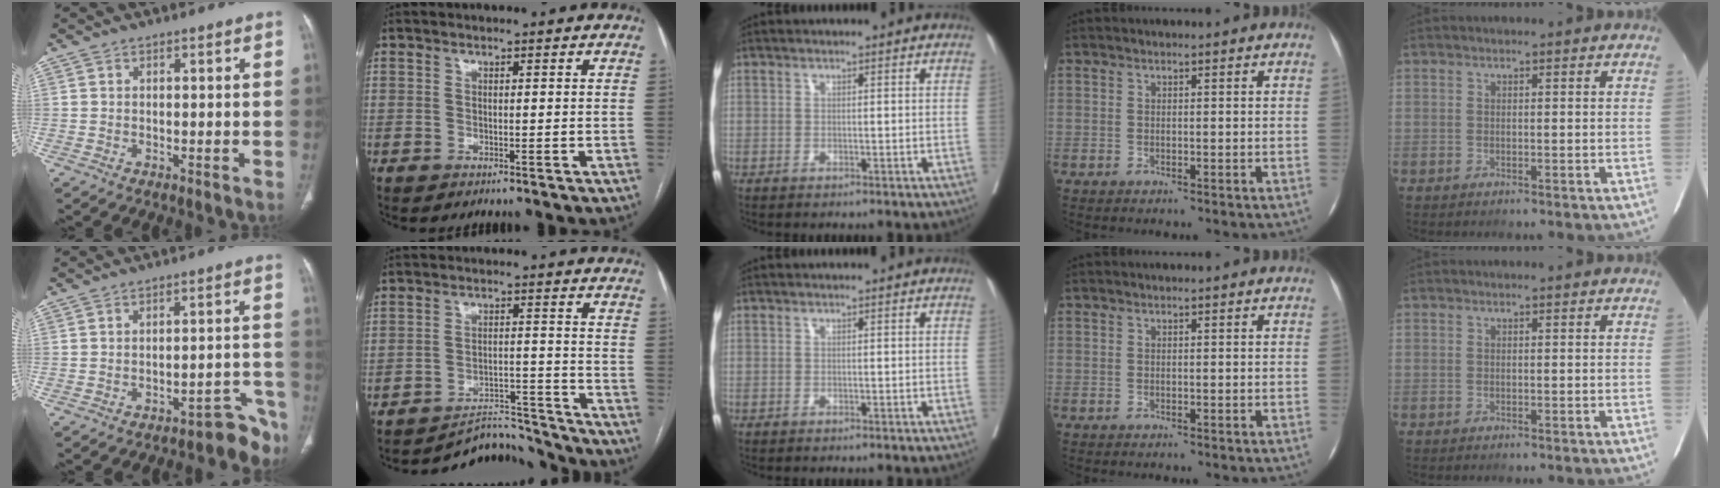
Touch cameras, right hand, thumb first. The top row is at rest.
{"thumb": {"total": 7.1, "force": [-6.2, 2.8, 2.0], "torque": [0.016, 0.083, -0.080]}, "index": {"total": 6.6, "force": [-6.5, 1.0, -1.1], "torque": [0.025, 0.035, -0.099]}}